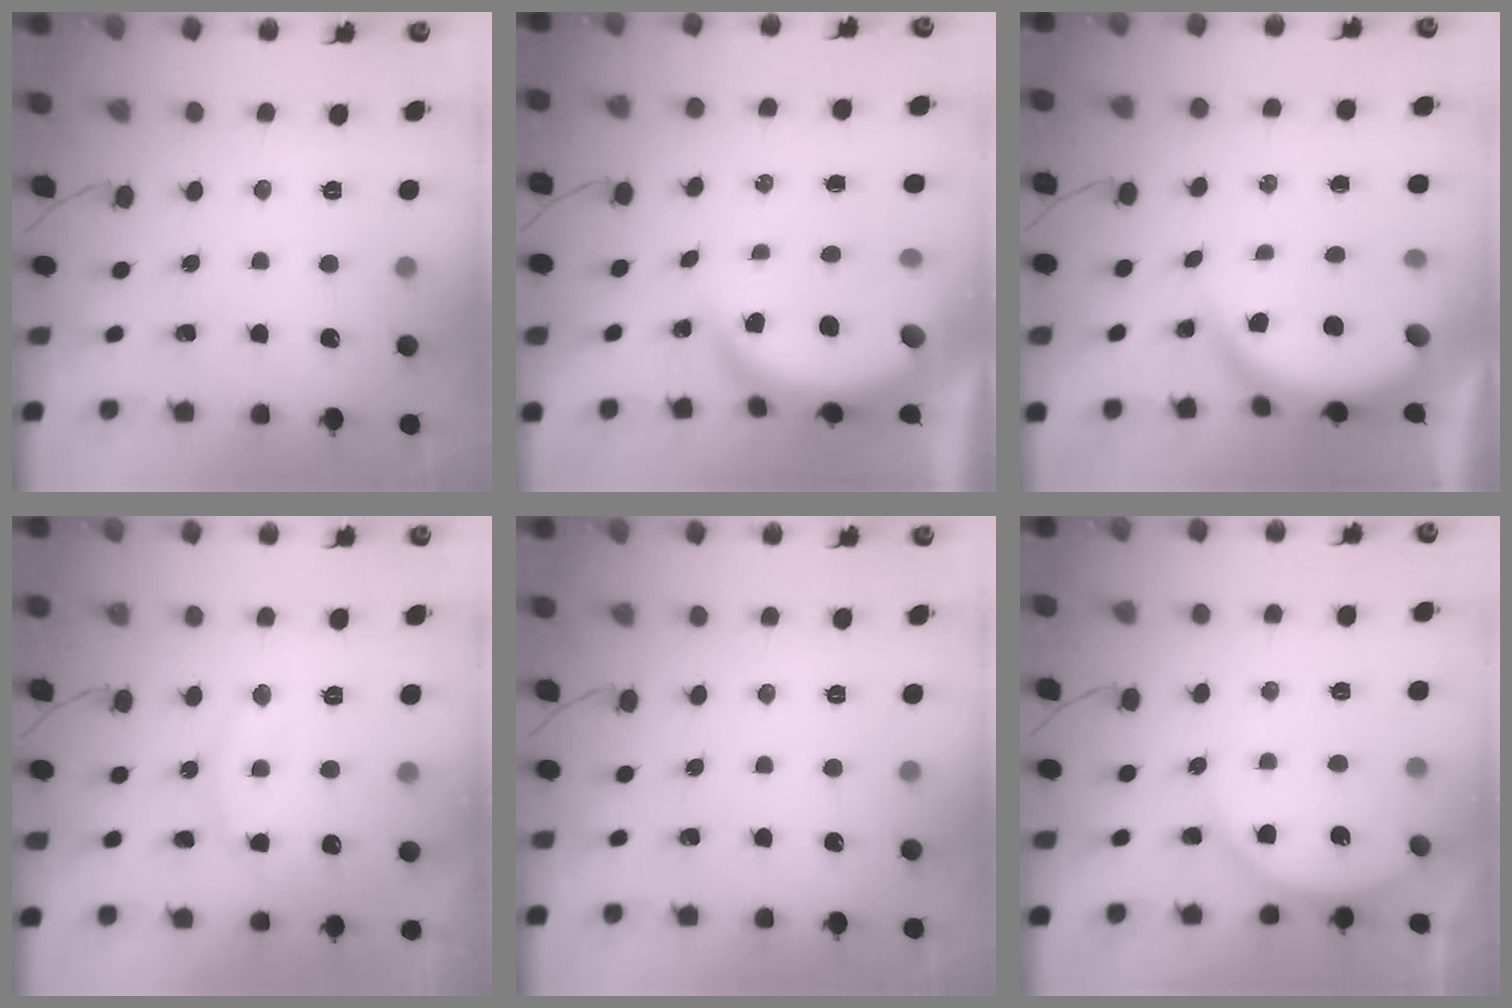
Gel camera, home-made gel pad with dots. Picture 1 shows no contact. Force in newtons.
{"total": 5.8, "press": 5.7, "slide": 0.9}
{"total": 5.1, "press": 5.1, "slide": 0.2}
{"total": 11.1, "press": 11.1, "slide": 0.7}
{"total": 0.0}
{"total": 6.1, "press": 6.1, "slide": 0.7}